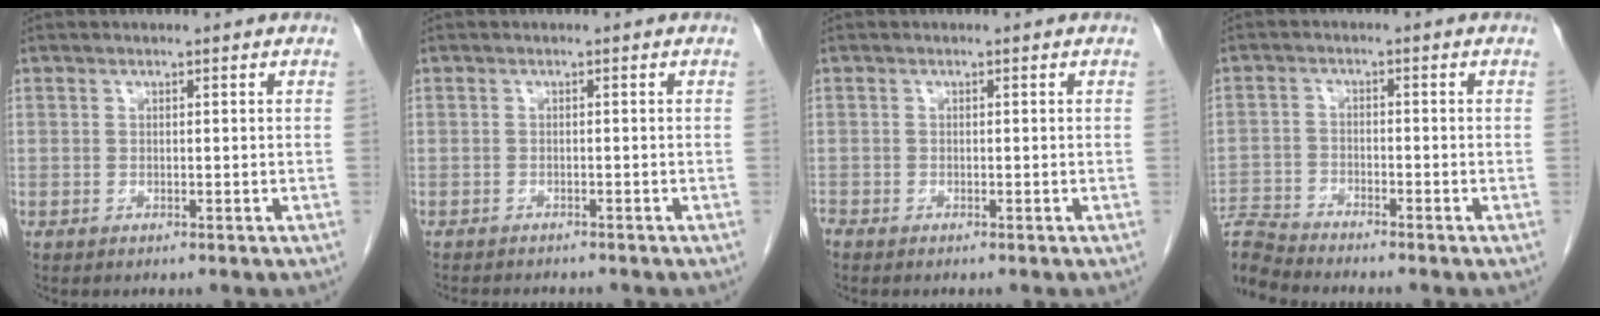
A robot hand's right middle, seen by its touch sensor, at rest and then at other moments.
{"total": 4.3, "force": [-3.9, 1.0, 1.4], "torque": [-0.018, -0.006, -0.055]}
{"total": 0.5, "force": [-0.5, 0.1, 0.1], "torque": [-0.009, -0.002, -0.013]}
{"total": 6.1, "force": [-6.1, -1.0, 0.1], "torque": [-0.007, -0.003, -0.117]}